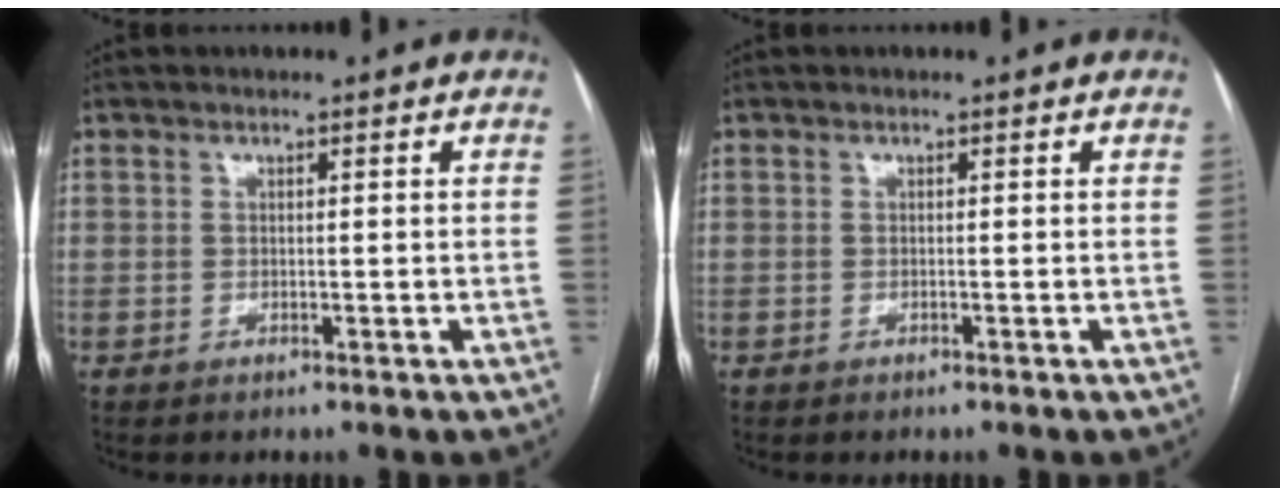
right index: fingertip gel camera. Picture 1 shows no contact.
{"total": 0.0}